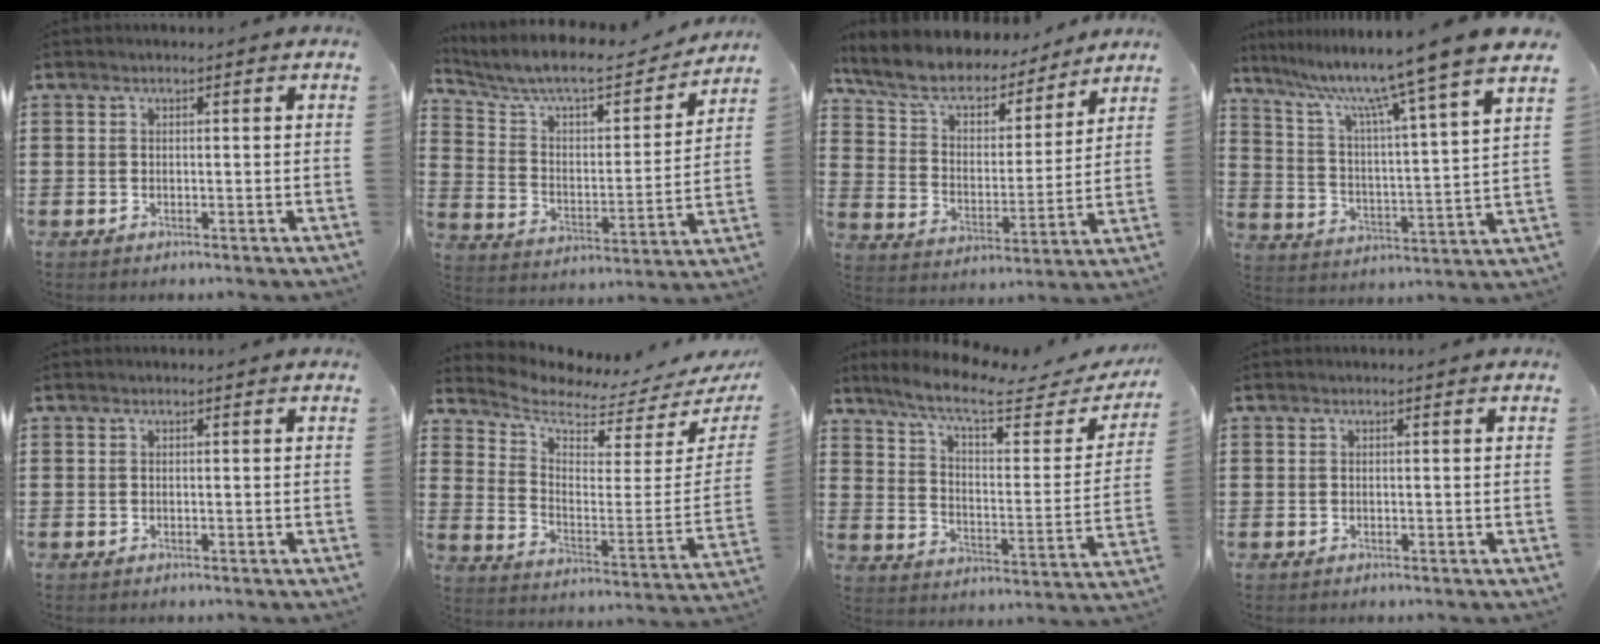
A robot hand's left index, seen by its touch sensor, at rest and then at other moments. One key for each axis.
{"total": 7.8, "fx": 6.8, "fy": 1.7, "fz": 3.3, "tx": -0.096, "ty": -0.045, "tz": 0.112}
{"total": 7.8, "fx": 6.6, "fy": 2.7, "fz": 3.0, "tx": -0.091, "ty": -0.039, "tz": 0.114}
{"total": 10.4, "fx": 8.6, "fy": -2.1, "fz": 5.4, "tx": -0.138, "ty": -0.065, "tz": 0.132}
{"total": 0.0}
{"total": 4.7, "fx": 4.1, "fy": 1.1, "fz": 1.9, "tx": -0.064, "ty": -0.042, "tz": 0.067}
{"total": 9.2, "fx": 7.1, "fy": 1.3, "fz": 5.7, "tx": -0.130, "ty": -0.037, "tz": 0.119}
{"total": 0.0}